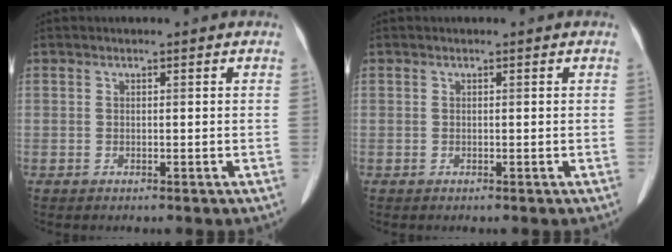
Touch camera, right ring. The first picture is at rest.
{"total": 0.0}